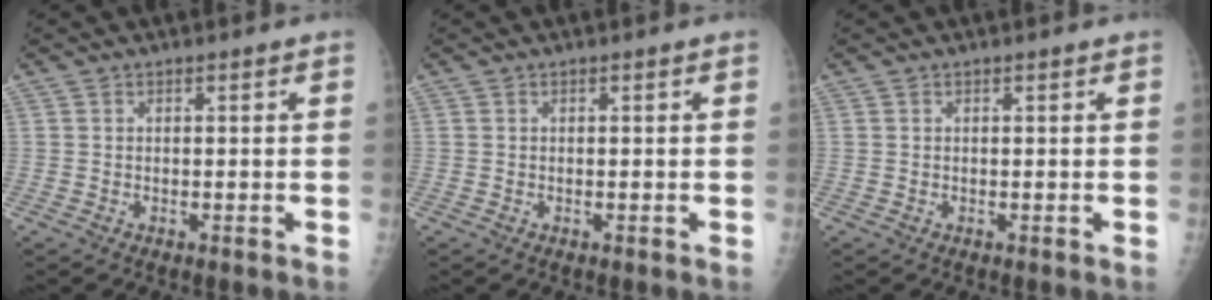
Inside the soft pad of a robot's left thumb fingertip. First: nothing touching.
{"total": 0.0}
{"total": 0.0}